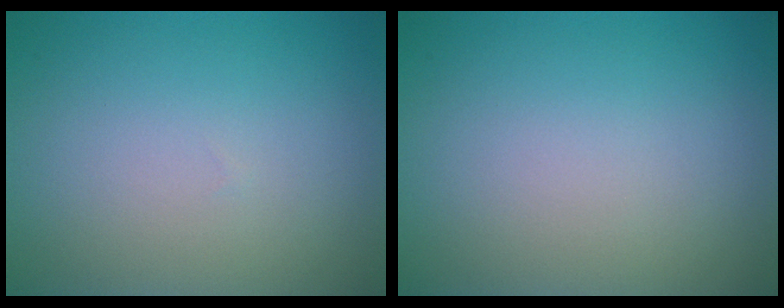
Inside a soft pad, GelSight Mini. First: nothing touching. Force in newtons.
{"total": 0.0}